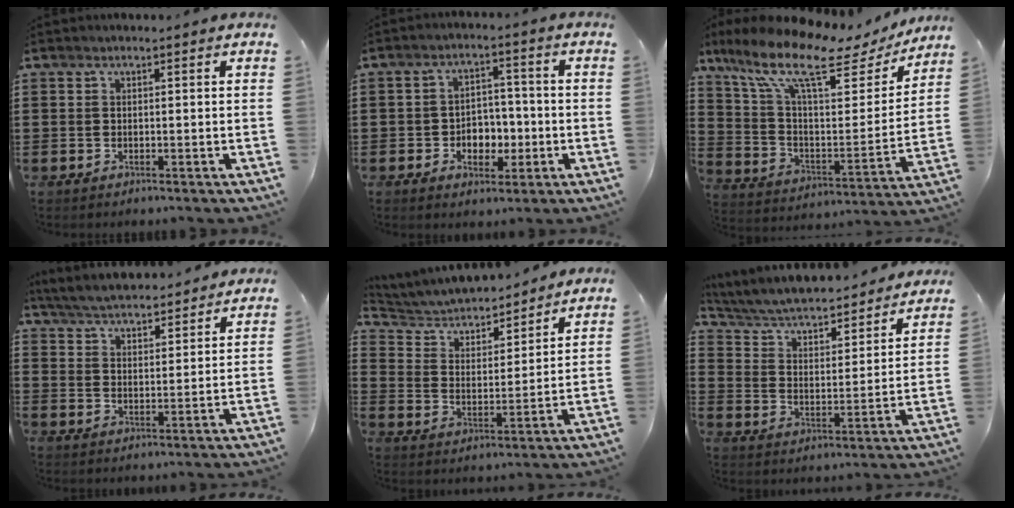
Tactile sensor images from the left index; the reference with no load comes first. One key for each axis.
{"total": 4.7, "fx": -1.5, "fy": 3.7, "fz": 2.5, "tx": -0.037, "ty": 0.005, "tz": -0.034}
{"total": 13.8, "fx": 9.2, "fy": 3.9, "fz": 9.5, "tx": -0.212, "ty": -0.046, "tz": 0.150}
{"total": 5.0, "fx": 4.9, "fy": 0.1, "fz": 0.8, "tx": -0.037, "ty": -0.026, "tz": 0.084}
{"total": 4.6, "fx": 4.4, "fy": 1.2, "fz": 0.9, "tx": -0.043, "ty": -0.028, "tz": 0.068}
{"total": 4.5, "fx": 4.1, "fy": 0.8, "fz": 1.5, "tx": -0.050, "ty": -0.040, "tz": 0.061}